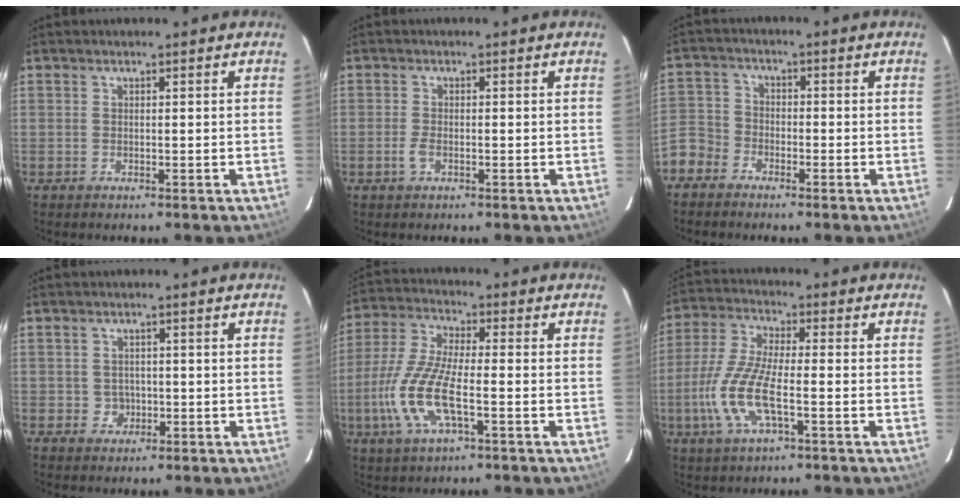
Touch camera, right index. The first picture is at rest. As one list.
[{"total": 2.0, "force": [-0.8, 0.9, 1.5], "torque": [-0.035, -0.002, -0.016]}, {"total": 6.7, "force": [-4.6, 4.7, 1.4], "torque": [-0.037, 0.014, -0.103]}, {"total": 2.6, "force": [-0.4, 2.6, 0.3], "torque": [-0.006, 0.006, 0.000]}, {"total": 12.9, "force": [-3.9, 3.6, 11.8], "torque": [-0.259, -0.006, -0.080]}, {"total": 11.8, "force": [-3.5, 3.2, 10.9], "torque": [-0.240, -0.004, -0.072]}]